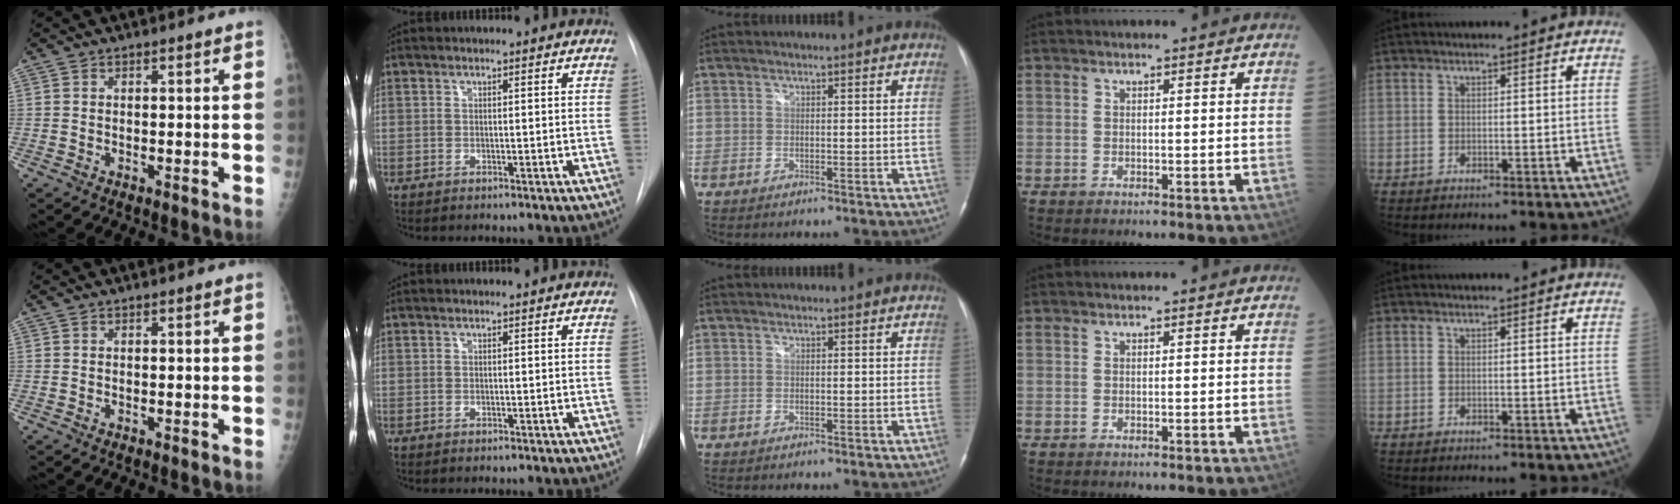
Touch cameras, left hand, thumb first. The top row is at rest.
{}